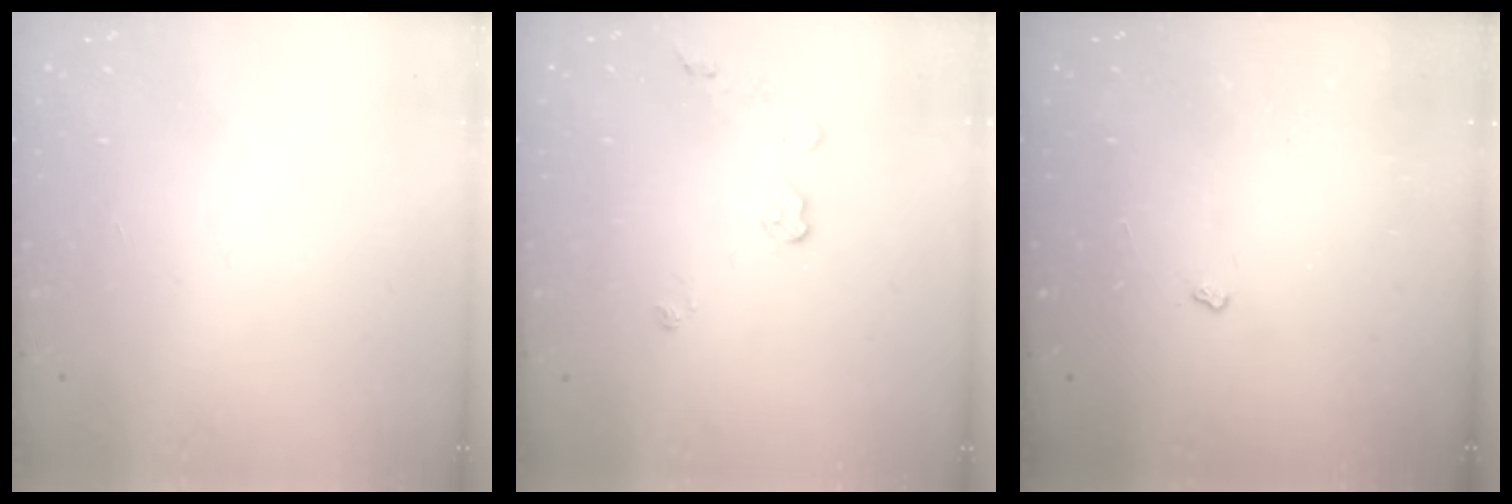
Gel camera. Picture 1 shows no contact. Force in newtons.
{"total": 4.8, "press": 4.8, "slide": 0.7}
{"total": 2.4, "press": 2.3, "slide": 0.4}